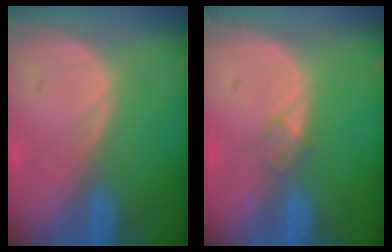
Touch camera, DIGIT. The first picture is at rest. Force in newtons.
{"total": 1.4, "press": 1.4, "slide": 0.1}